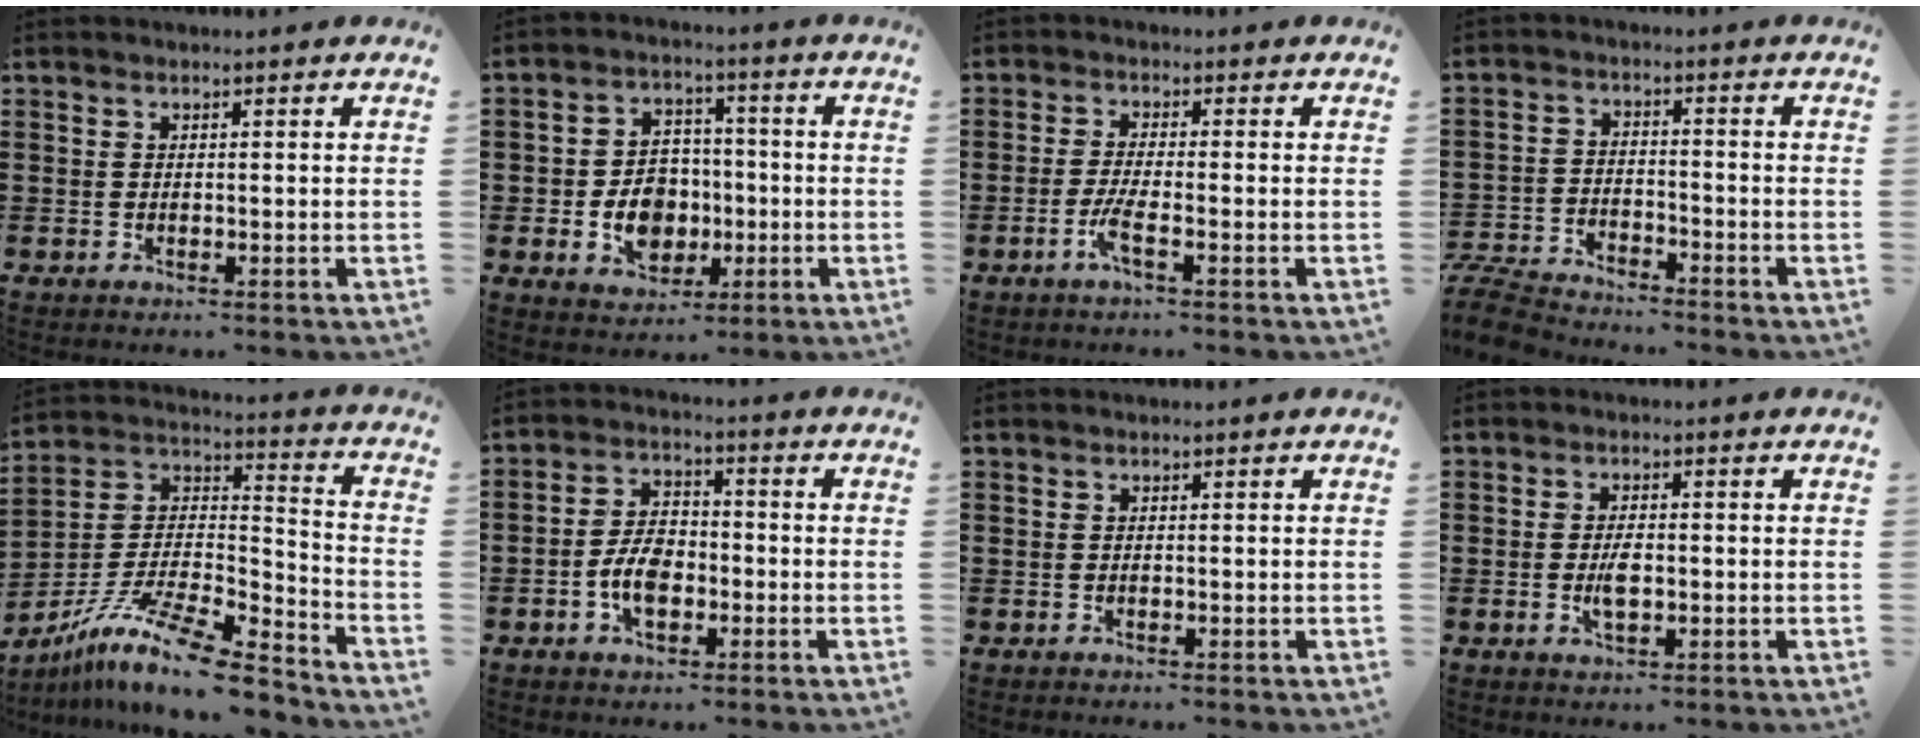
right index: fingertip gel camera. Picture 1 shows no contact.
{"total": 7.5, "force": [-1.4, 6.1, 4.1], "torque": [-0.073, 0.011, -0.025]}
{"total": 3.2, "force": [-1.8, 0.1, 2.7], "torque": [-0.068, -0.009, -0.039]}
{"total": 6.5, "force": [-6.3, 1.1, 1.3], "torque": [-0.040, 0.007, -0.128]}
{"total": 12.7, "force": [-10.1, 1.8, 7.4], "torque": [-0.144, 0.013, -0.197]}
{"total": 5.9, "force": [-1.8, 3.4, 4.4], "torque": [-0.100, 0.006, -0.037]}
{"total": 0.0}
{"total": 3.2, "force": [-0.4, 1.3, 2.9], "torque": [-0.054, 0.001, -0.007]}